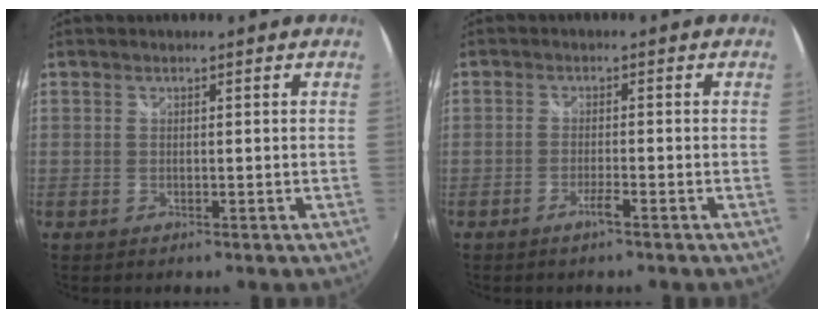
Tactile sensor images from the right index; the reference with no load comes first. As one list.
[{"total": 1.9, "force": [-1.3, -0.1, 1.3], "torque": [-0.031, -0.001, -0.028]}]